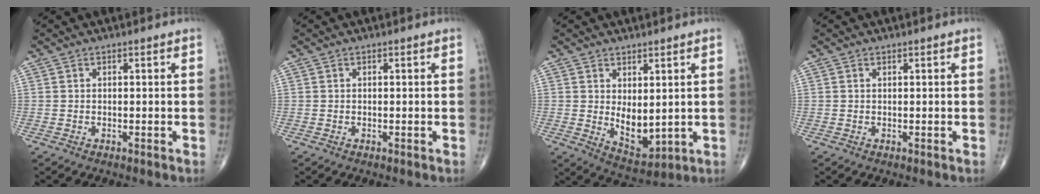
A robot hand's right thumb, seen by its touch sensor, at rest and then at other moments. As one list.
[{"total": 0.0}, {"total": 7.1, "force": [0.8, 3.8, 5.9], "torque": [-0.073, -0.022, 0.031]}, {"total": 0.0}]